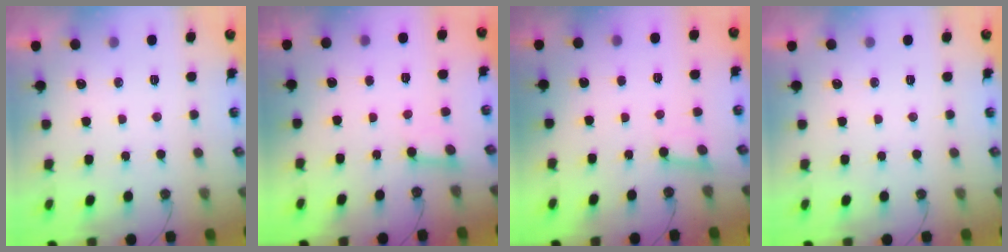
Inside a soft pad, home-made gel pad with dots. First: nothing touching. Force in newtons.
{"total": 3.0, "press": 3.0, "slide": 0.2}
{"total": 2.6, "press": 2.5, "slide": 0.7}
{"total": 0.0}